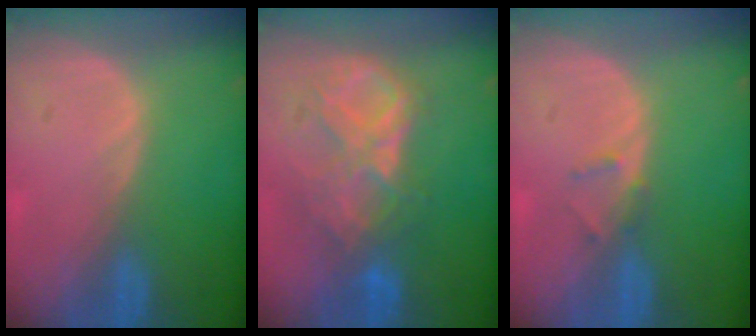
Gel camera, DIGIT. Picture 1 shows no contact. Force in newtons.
{"total": 8.7, "press": 7.7, "slide": 4.1}
{"total": 1.3, "press": 1.1, "slide": 0.8}